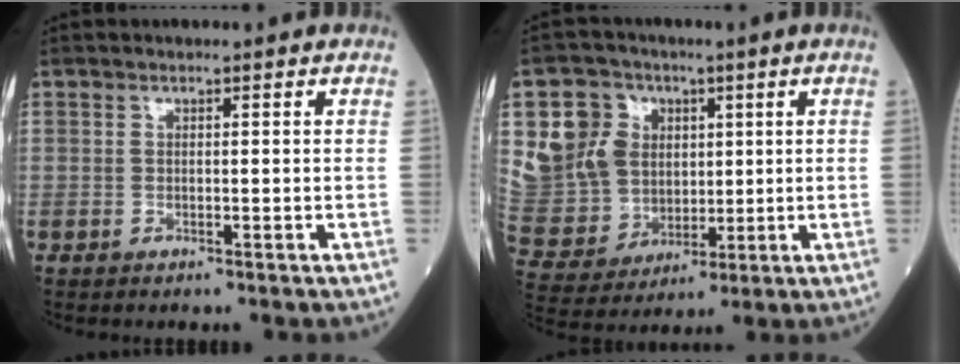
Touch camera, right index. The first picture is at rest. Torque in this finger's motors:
{"motor_torque": [0.17, 0.09, 0.08, 0.06]}